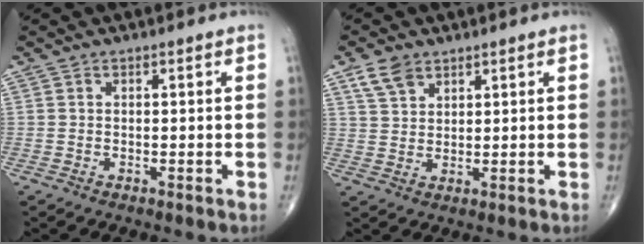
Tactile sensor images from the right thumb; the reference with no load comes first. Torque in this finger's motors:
{"motor_torque": [-0.64, 0.86, 0.34, 0.42, 0.01]}